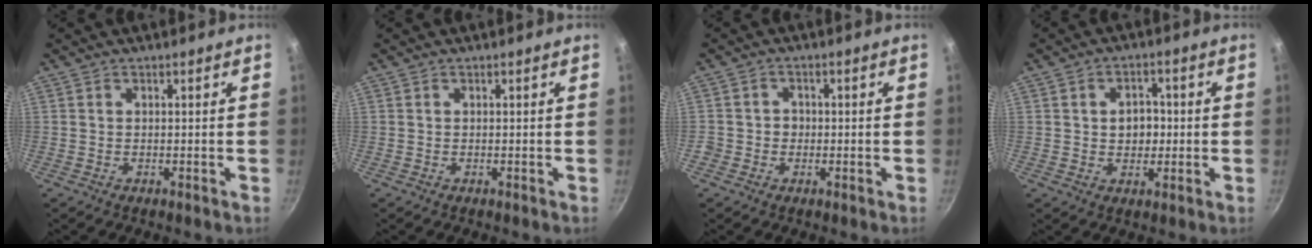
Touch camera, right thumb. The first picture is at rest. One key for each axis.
{"total": 0.0}
{"total": 2.6, "fx": -0.6, "fy": 2.4, "fz": 0.7, "tx": 0.006, "ty": 0.007, "tz": -0.015}
{"total": 5.4, "fx": 0.0, "fy": 4.2, "fz": 3.4, "tx": -0.024, "ty": 0.005, "tz": -0.001}